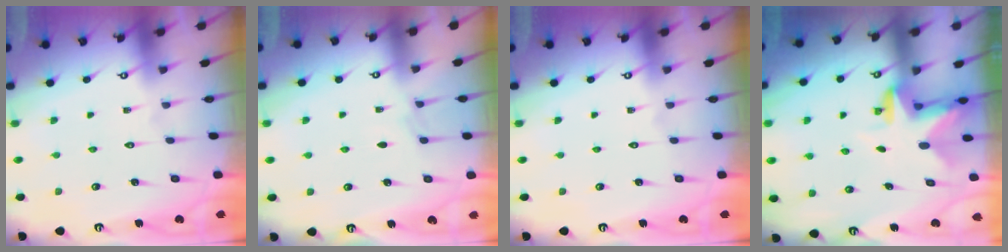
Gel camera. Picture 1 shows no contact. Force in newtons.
{"total": 2.3, "press": 2.3, "slide": 0.4}
{"total": 0.0}
{"total": 3.1, "press": 3.1, "slide": 0.5}